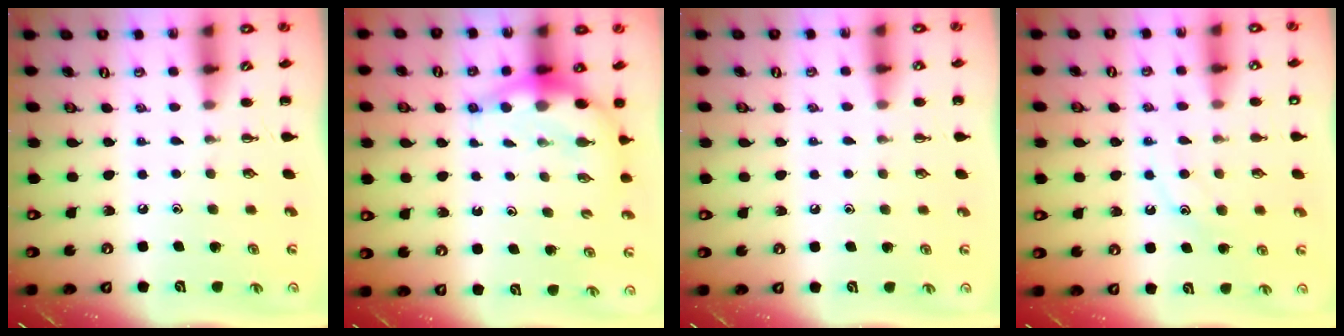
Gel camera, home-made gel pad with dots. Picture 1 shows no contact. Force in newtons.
{"total": 7.4, "press": 7.3, "slide": 1.4}
{"total": 5.0, "press": 4.7, "slide": 1.7}
{"total": 11.8, "press": 11.7, "slide": 1.4}